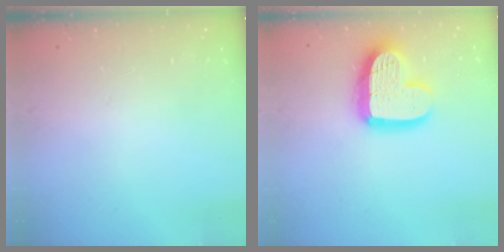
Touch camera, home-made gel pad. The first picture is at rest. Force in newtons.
{"total": 16.5, "press": 16.4, "slide": 1.3}